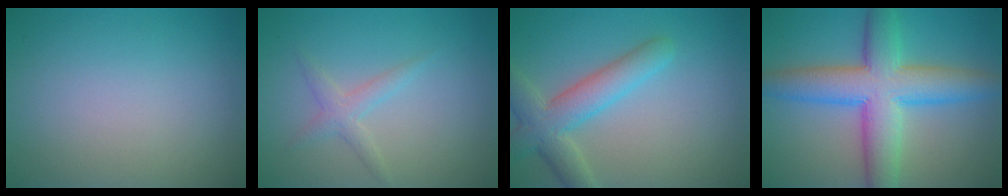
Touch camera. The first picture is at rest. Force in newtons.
{"total": 1.8, "press": 1.8, "slide": 0.1}
{"total": 4.8, "press": 4.8, "slide": 0.2}
{"total": 8.9, "press": 8.9, "slide": 0.2}